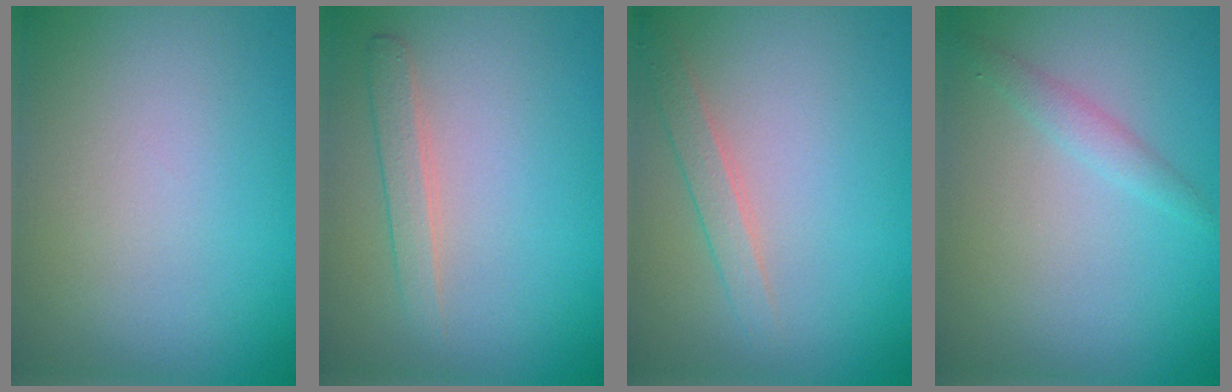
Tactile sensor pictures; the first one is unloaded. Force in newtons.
{"total": 1.7, "press": 1.7, "slide": 0.0}
{"total": 1.7, "press": 1.7, "slide": 0.1}
{"total": 1.4, "press": 1.4, "slide": 0.0}